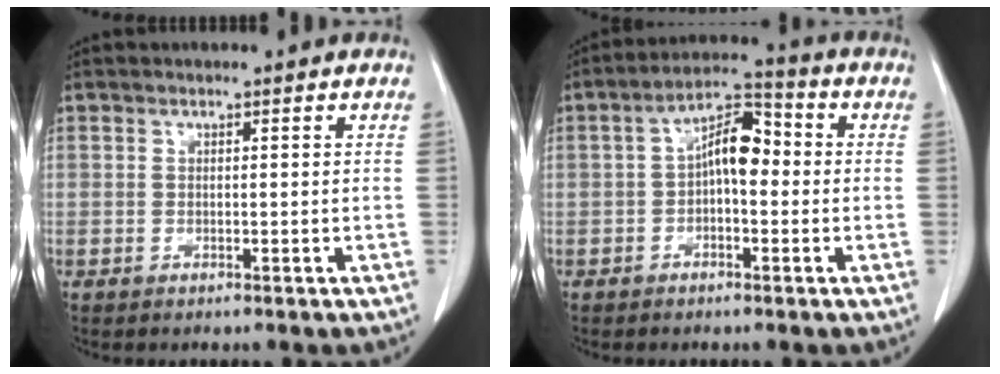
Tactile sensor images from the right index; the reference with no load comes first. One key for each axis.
{"total": 7.3, "fx": -0.2, "fy": 3.2, "fz": 6.6, "tx": -0.118, "ty": 0.035, "tz": -0.009}